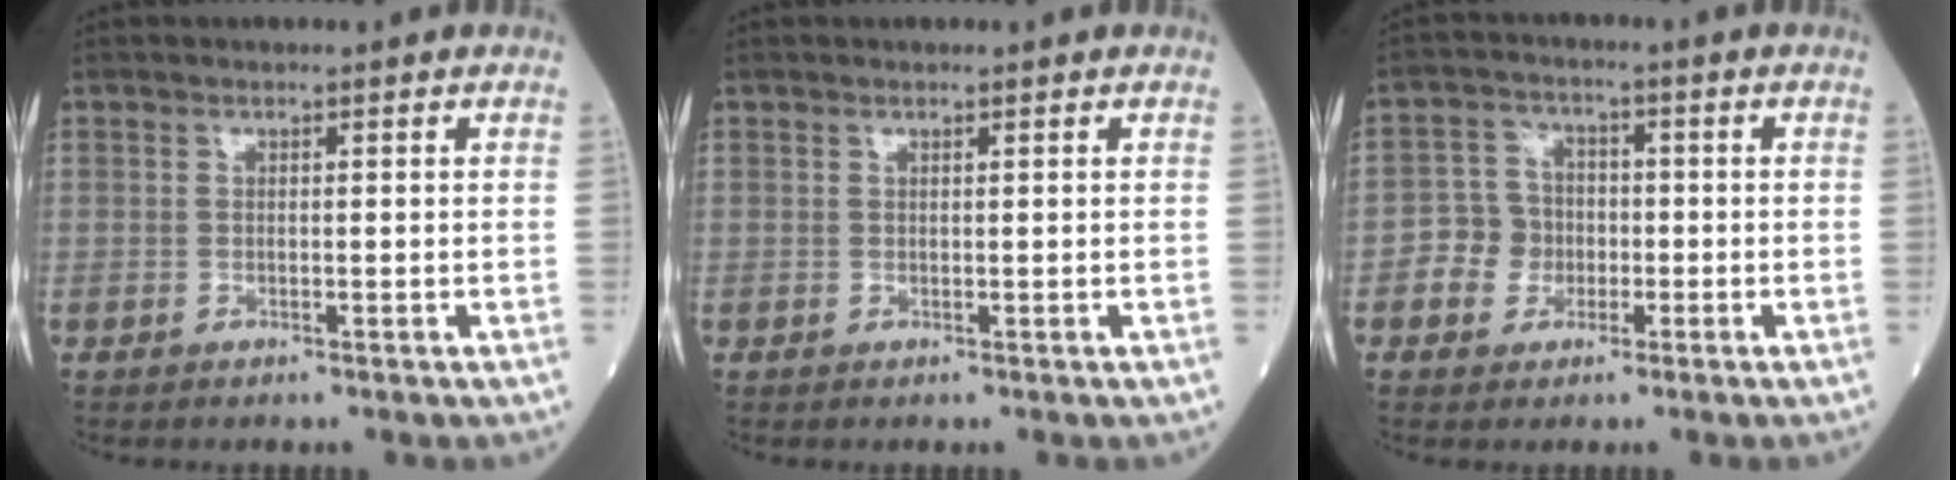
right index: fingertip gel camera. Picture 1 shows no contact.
{"total": 0.0}
{"total": 5.2, "force": [-1.5, 4.8, 1.4], "torque": [-0.028, 0.018, -0.027]}